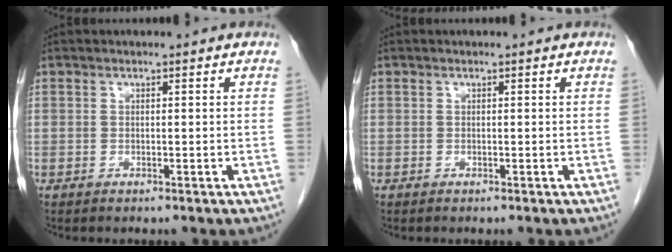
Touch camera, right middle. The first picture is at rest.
{"total": 0.0}